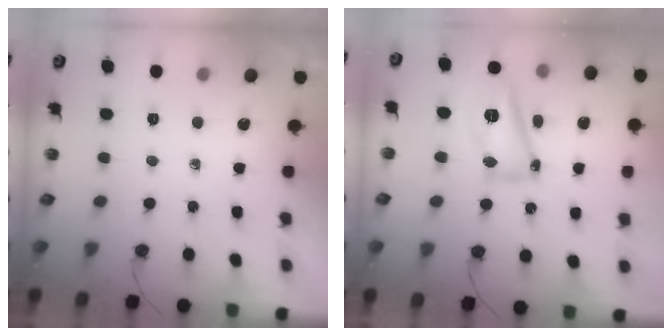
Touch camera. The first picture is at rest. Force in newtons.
{"total": 14.4, "press": 14.2, "slide": 2.5}